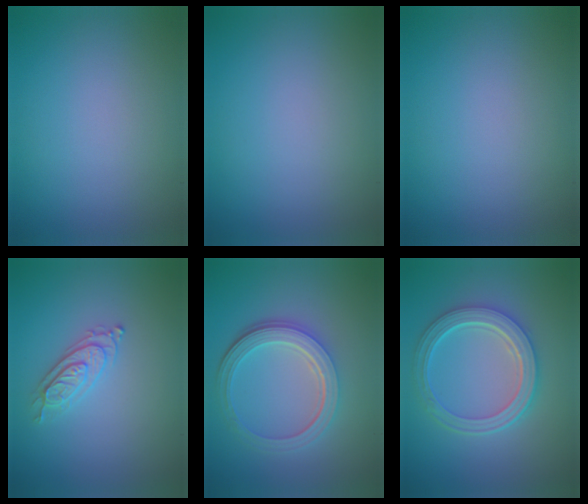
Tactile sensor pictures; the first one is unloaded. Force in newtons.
{"total": 0.0}
{"total": 0.0}
{"total": 2.2, "press": 2.2, "slide": 0.4}
{"total": 5.2, "press": 3.8, "slide": 3.5}
{"total": 5.7, "press": 4.3, "slide": 3.7}